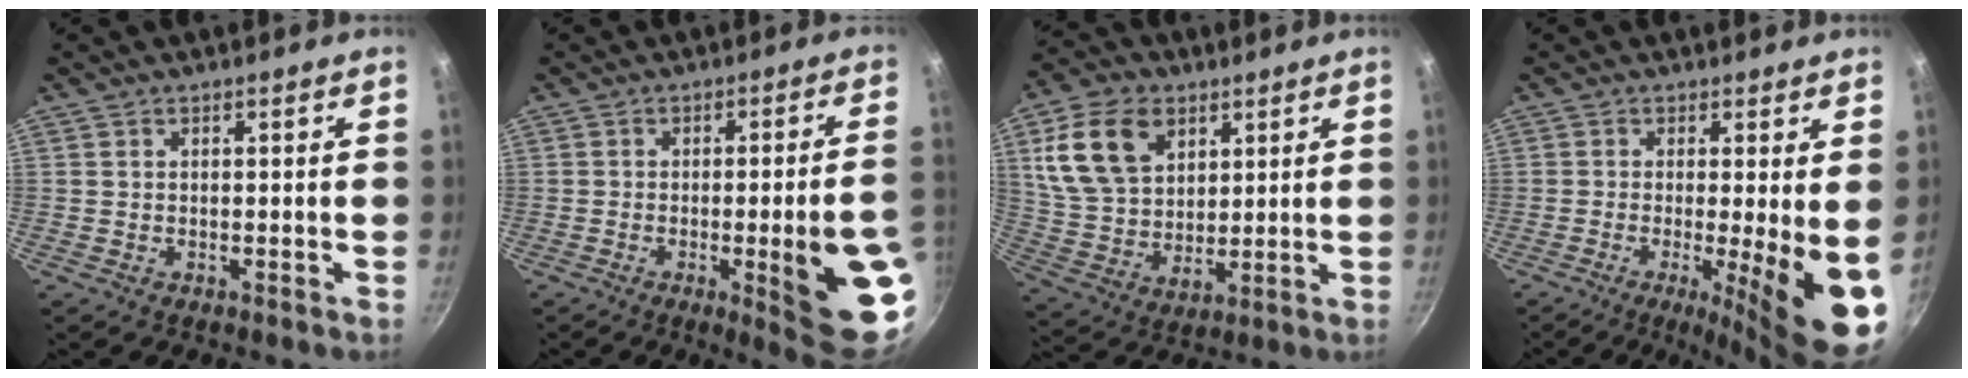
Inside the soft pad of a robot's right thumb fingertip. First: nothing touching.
{"total": 15.0, "force": [-3.5, 2.4, 14.4], "torque": [-0.167, 0.012, -0.037]}
{"total": 15.9, "force": [6.2, 10.9, 9.8], "torque": [-0.162, -0.012, 0.124]}
{"total": 12.3, "force": [-2.1, 2.1, 11.9], "torque": [-0.158, -0.021, -0.027]}